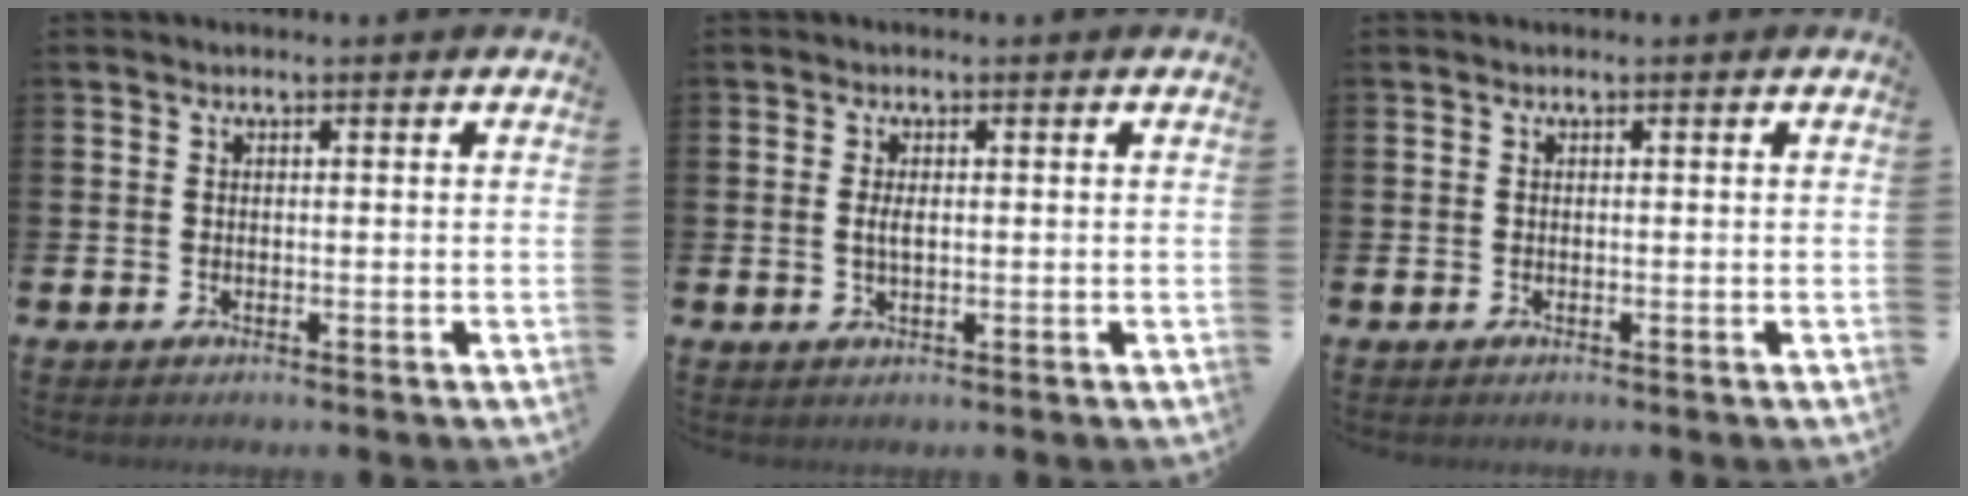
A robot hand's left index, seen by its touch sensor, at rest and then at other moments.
{"total": 2.0, "force": [0.1, 0.9, 1.8], "torque": [-0.036, 0.003, 0.000]}
{"total": 0.0}